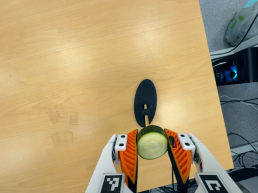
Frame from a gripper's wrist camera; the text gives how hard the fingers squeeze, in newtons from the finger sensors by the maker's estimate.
{"total": 11.4, "left": 10.3, "right": 12.5}